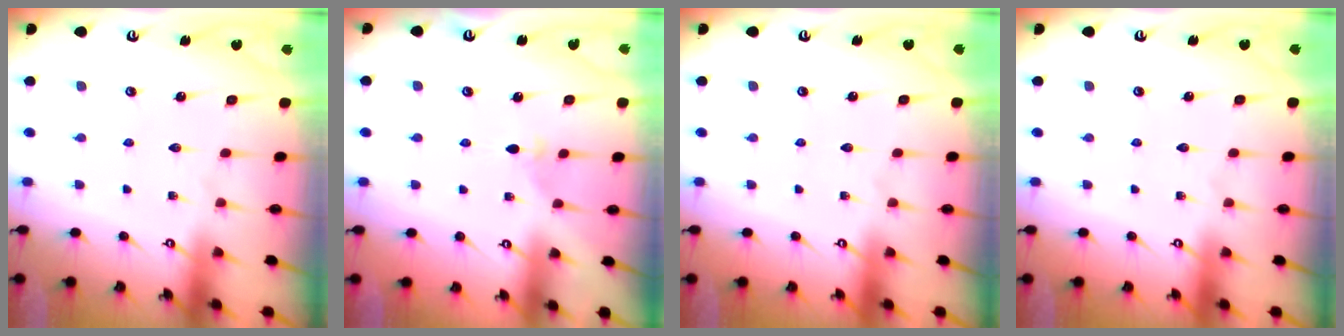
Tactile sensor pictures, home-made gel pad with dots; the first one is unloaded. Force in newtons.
{"total": 2.7, "press": 2.6, "slide": 0.7}
{"total": 0.0}
{"total": 0.0}